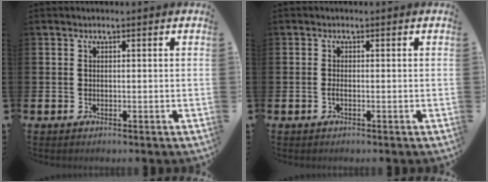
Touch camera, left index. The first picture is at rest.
{"total": 0.8, "force": [-0.4, 0.2, 0.7], "torque": [-0.020, 0.001, -0.006]}